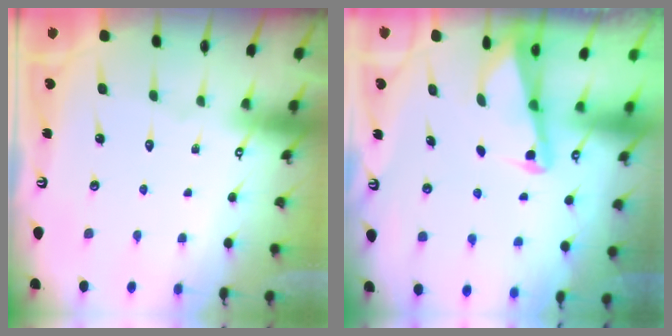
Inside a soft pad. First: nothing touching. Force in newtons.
{"total": 2.0, "press": 2.0, "slide": 0.4}